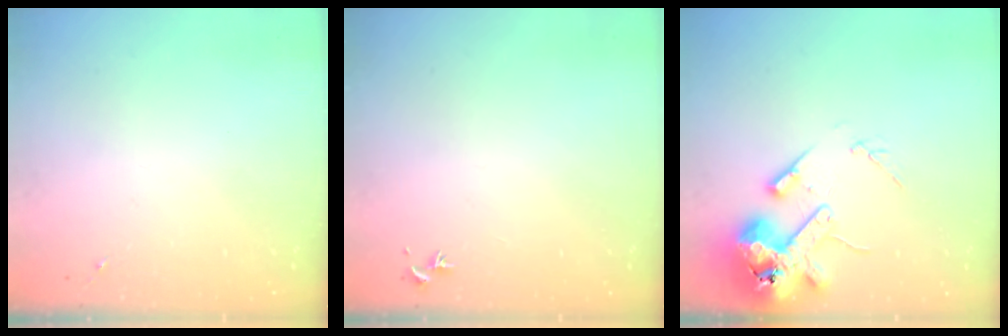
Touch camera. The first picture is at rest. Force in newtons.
{"total": 0.7, "press": 0.5, "slide": 0.4}
{"total": 14.6, "press": 14.4, "slide": 2.5}